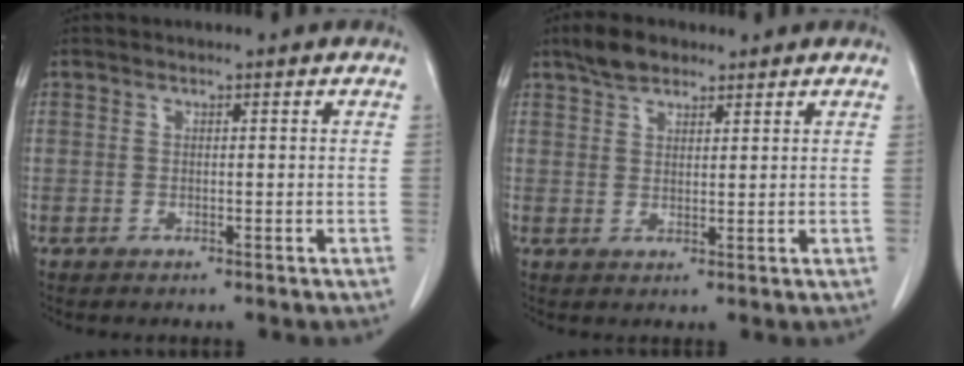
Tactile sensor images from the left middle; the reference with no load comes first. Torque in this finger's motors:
{"motor_torque": [0.21, -0.19, 0.02, 0.01]}